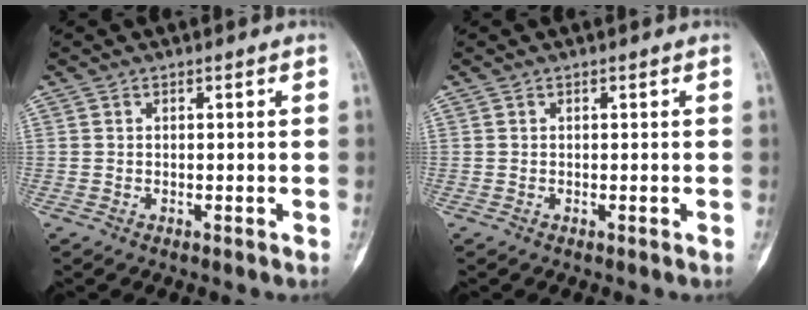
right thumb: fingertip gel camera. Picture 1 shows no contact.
{"total": 0.0}